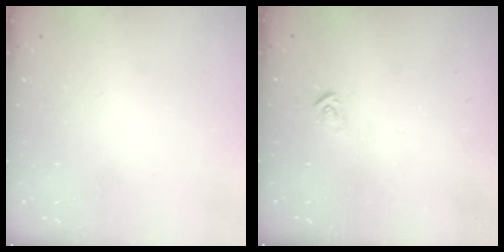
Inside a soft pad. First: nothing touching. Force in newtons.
{"total": 2.9, "press": 2.9, "slide": 0.3}